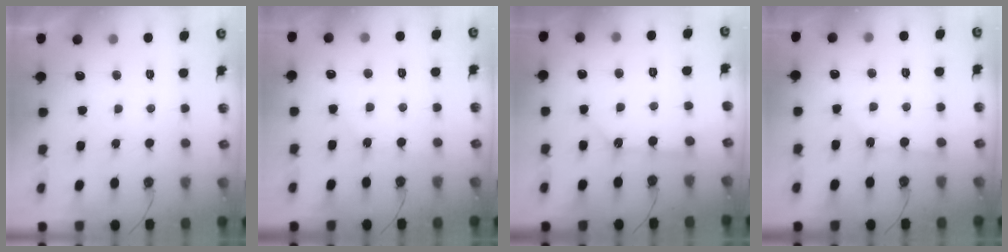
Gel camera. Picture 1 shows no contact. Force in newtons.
{"total": 5.1, "press": 5.1, "slide": 0.7}
{"total": 8.1, "press": 8.1, "slide": 0.3}
{"total": 2.3, "press": 2.2, "slide": 0.3}